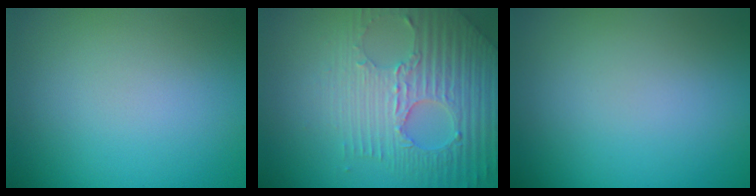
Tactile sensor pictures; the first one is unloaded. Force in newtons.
{"total": 6.4, "press": 5.0, "slide": 3.9}
{"total": 0.0}